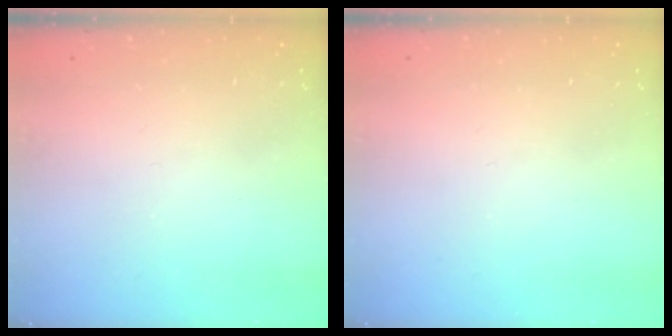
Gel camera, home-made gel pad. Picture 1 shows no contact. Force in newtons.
{"total": 0.0}